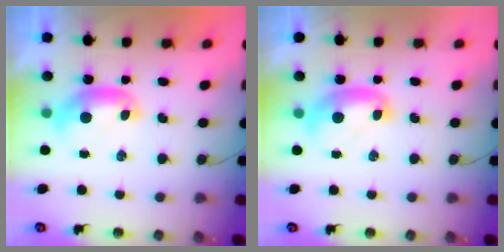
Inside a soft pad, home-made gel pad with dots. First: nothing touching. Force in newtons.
{"total": 1.7, "press": 1.7, "slide": 0.2}